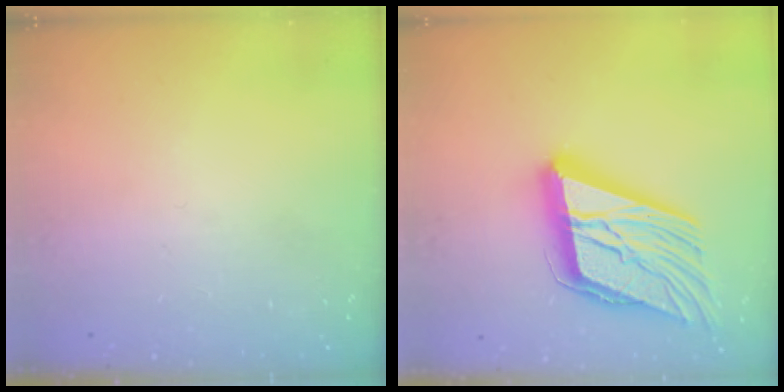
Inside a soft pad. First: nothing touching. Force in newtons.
{"total": 27.8, "press": 27.3, "slide": 5.1}